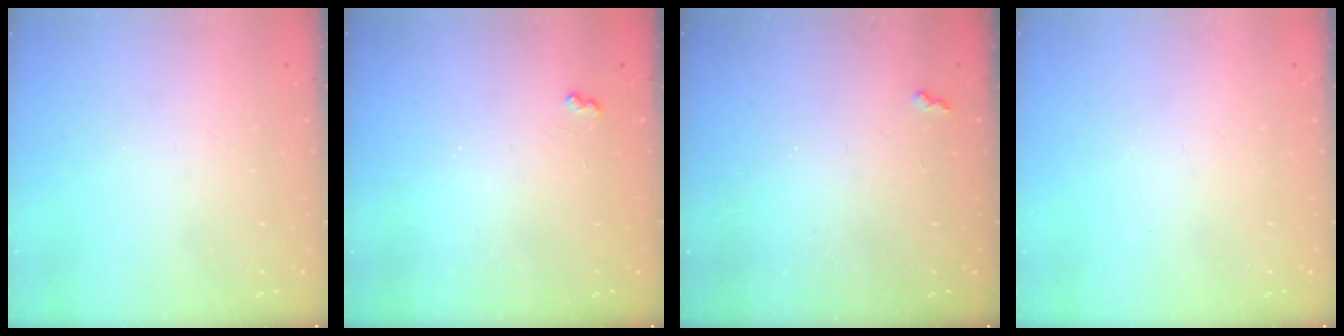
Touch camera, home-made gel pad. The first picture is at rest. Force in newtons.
{"total": 2.9, "press": 2.9, "slide": 0.5}
{"total": 2.7, "press": 2.7, "slide": 0.5}
{"total": 0.0}